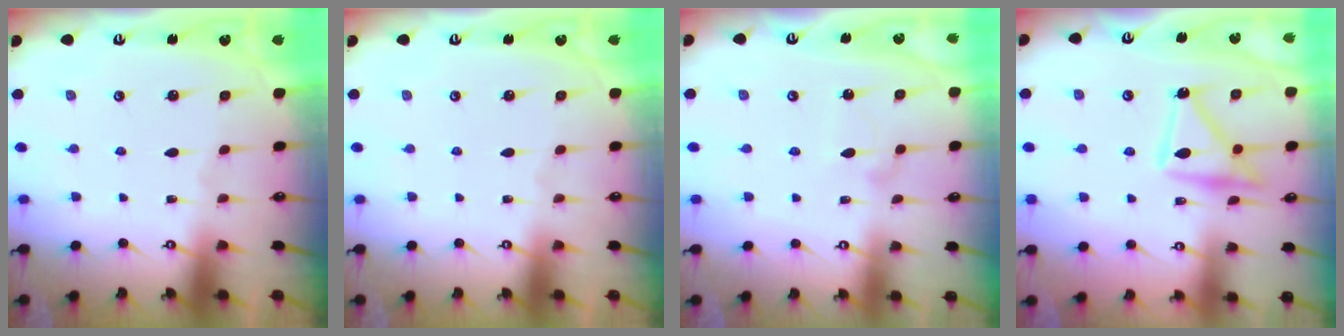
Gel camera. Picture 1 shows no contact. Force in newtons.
{"total": 0.0}
{"total": 3.9, "press": 3.9, "slide": 0.2}
{"total": 14.9, "press": 14.8, "slide": 1.1}